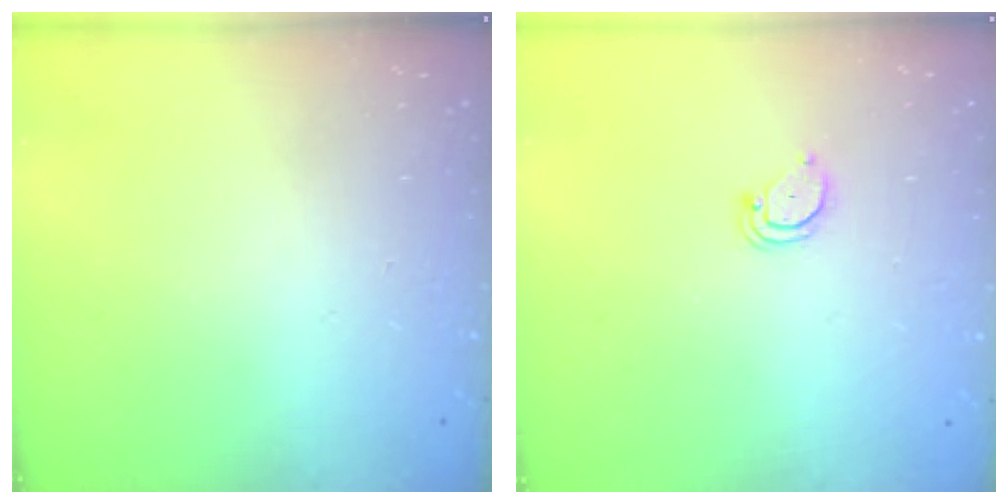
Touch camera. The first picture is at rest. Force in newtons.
{"total": 2.7, "press": 2.7, "slide": 0.2}